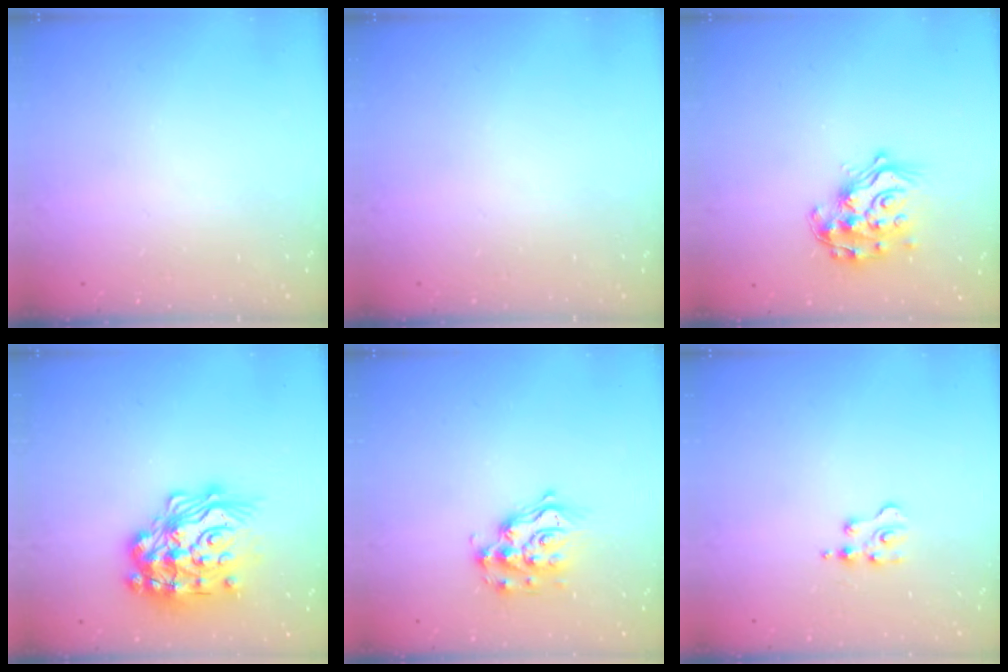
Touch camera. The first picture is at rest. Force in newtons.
{"total": 0.0}
{"total": 16.4, "press": 16.4, "slide": 1.0}
{"total": 26.4, "press": 26.3, "slide": 2.0}
{"total": 12.7, "press": 12.7, "slide": 0.8}
{"total": 2.5, "press": 2.4, "slide": 0.4}